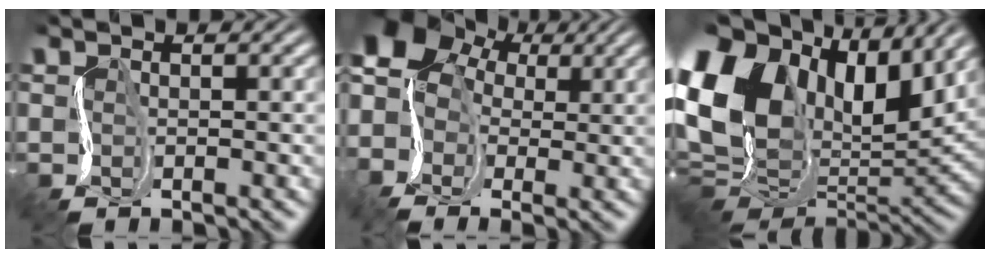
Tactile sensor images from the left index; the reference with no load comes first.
{"total": 9.4, "force": [0.0, 7.9, 4.9], "torque": [-0.103, 0.027, -0.031]}
{"total": 17.1, "force": [6.5, 10.7, 11.7], "torque": [-0.255, 0.040, 0.111]}